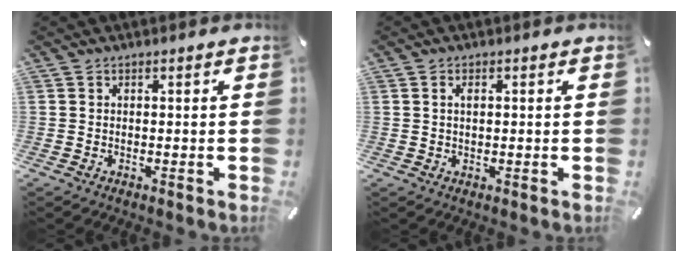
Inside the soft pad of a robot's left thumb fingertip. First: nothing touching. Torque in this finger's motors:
{"motor_torque": [-0.05, 0.04, -0.08, 0.02, -0.01]}